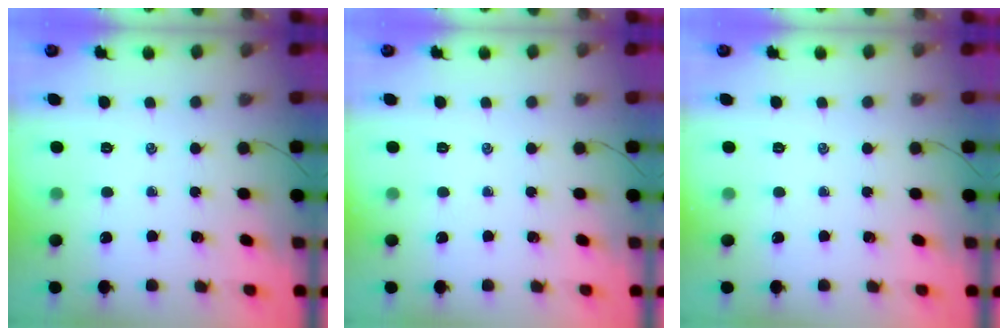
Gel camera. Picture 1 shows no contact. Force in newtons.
{"total": 0.0}
{"total": 0.0}